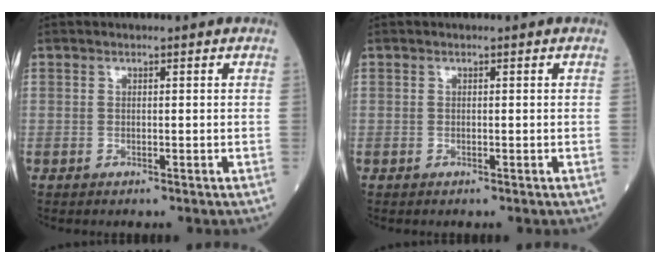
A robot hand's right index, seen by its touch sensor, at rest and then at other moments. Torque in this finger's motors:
{"motor_torque": [0.14, -0.08, -0.02, -0.01]}